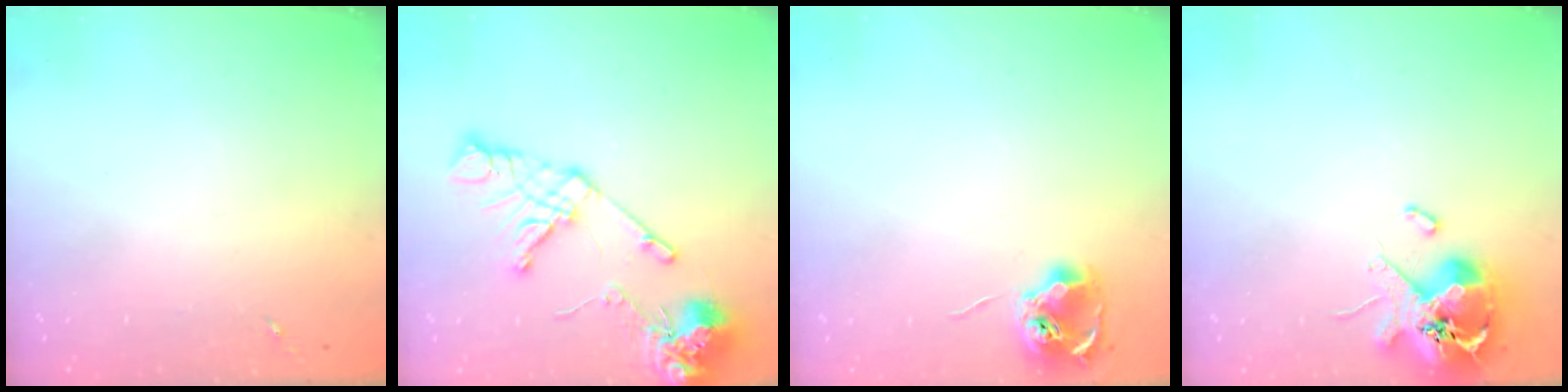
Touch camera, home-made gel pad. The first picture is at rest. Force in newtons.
{"total": 15.5, "press": 15.3, "slide": 2.3}
{"total": 8.4, "press": 8.4, "slide": 0.4}
{"total": 13.9, "press": 13.8, "slide": 2.0}